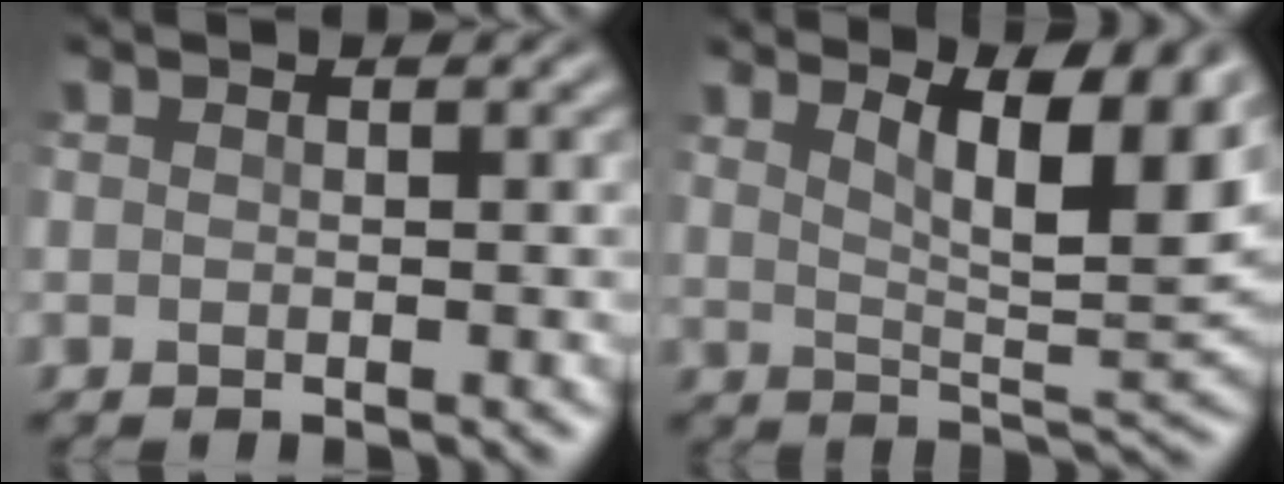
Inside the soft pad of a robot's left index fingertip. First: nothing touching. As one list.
[{"total": 8.4, "force": [4.5, 2.2, 6.8], "torque": [-0.100, -0.002, 0.075]}]